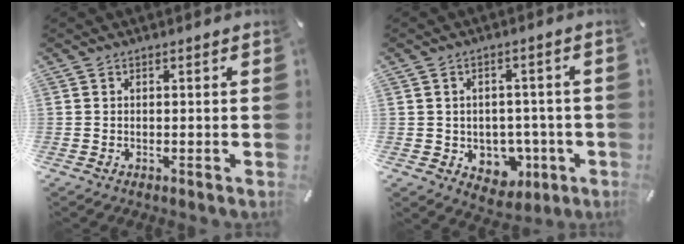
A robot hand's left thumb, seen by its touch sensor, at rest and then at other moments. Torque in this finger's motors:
{"motor_torque": [-0.08, 0.15, 0.23, -0.10, 0.01]}